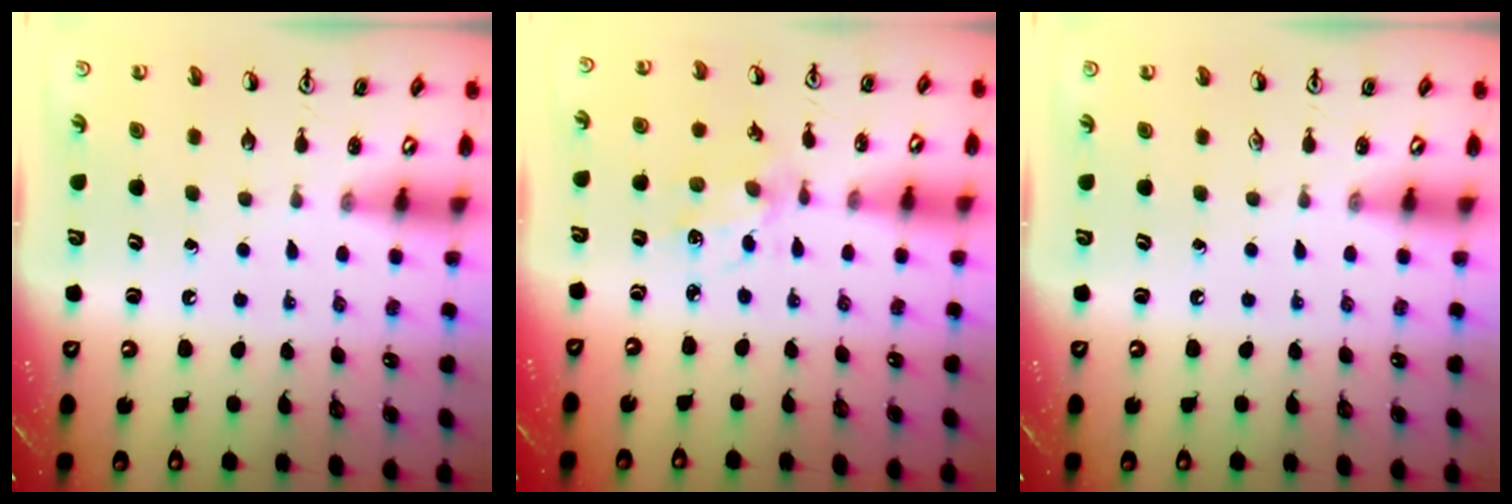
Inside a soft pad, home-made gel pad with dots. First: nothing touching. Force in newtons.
{"total": 3.0, "press": 2.9, "slide": 0.6}
{"total": 0.0}